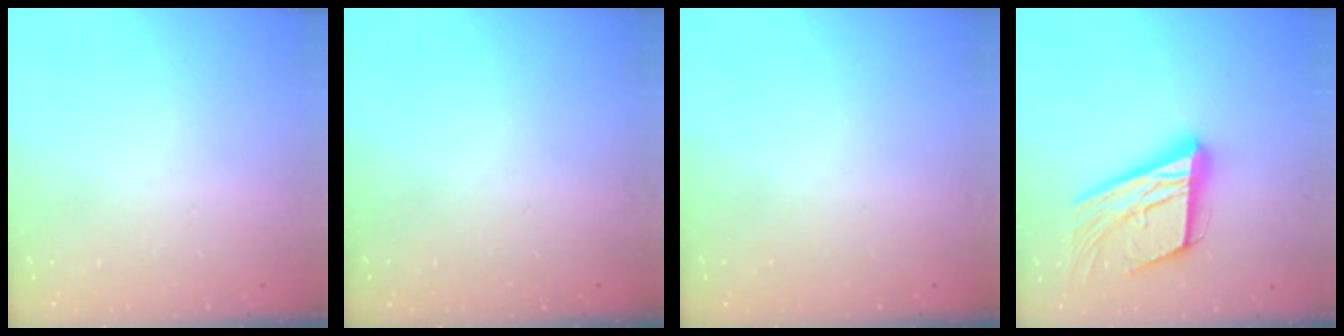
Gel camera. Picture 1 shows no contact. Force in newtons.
{"total": 0.0}
{"total": 0.0}
{"total": 22.7, "press": 22.3, "slide": 4.0}